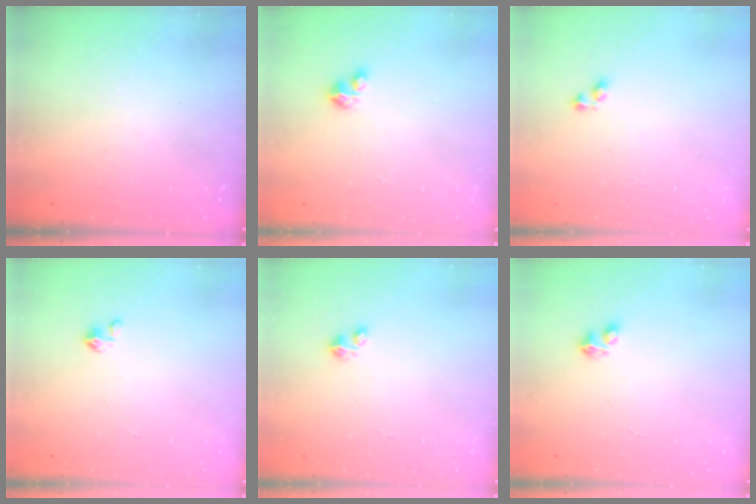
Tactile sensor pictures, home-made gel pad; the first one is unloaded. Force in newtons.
{"total": 1.9, "press": 1.9, "slide": 0.3}
{"total": 2.9, "press": 2.8, "slide": 0.3}
{"total": 1.8, "press": 1.8, "slide": 0.2}
{"total": 2.5, "press": 2.4, "slide": 0.4}
{"total": 3.4, "press": 3.4, "slide": 0.5}